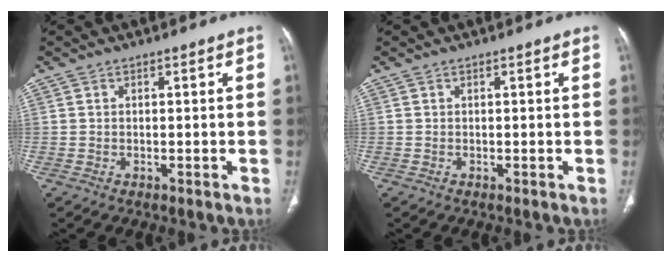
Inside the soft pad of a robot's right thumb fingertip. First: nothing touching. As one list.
[{"total": 0.0}]